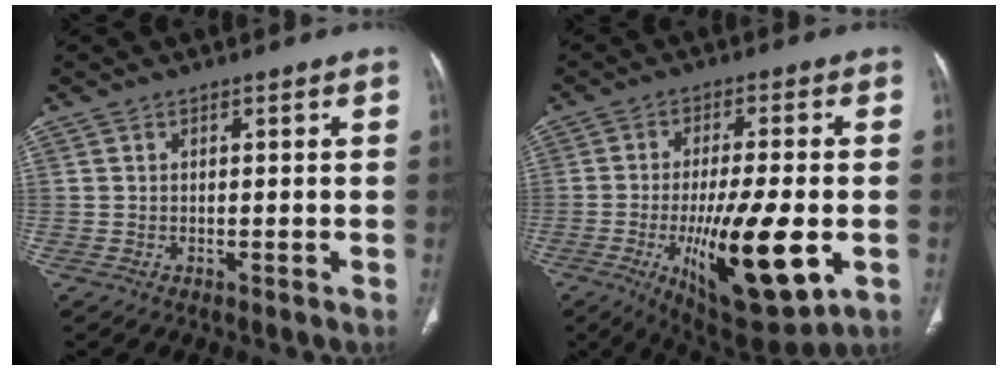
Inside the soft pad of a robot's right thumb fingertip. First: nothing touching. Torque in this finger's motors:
{"motor_torque": [0.11, 0.84, 1.54, -0.73, 0.14]}